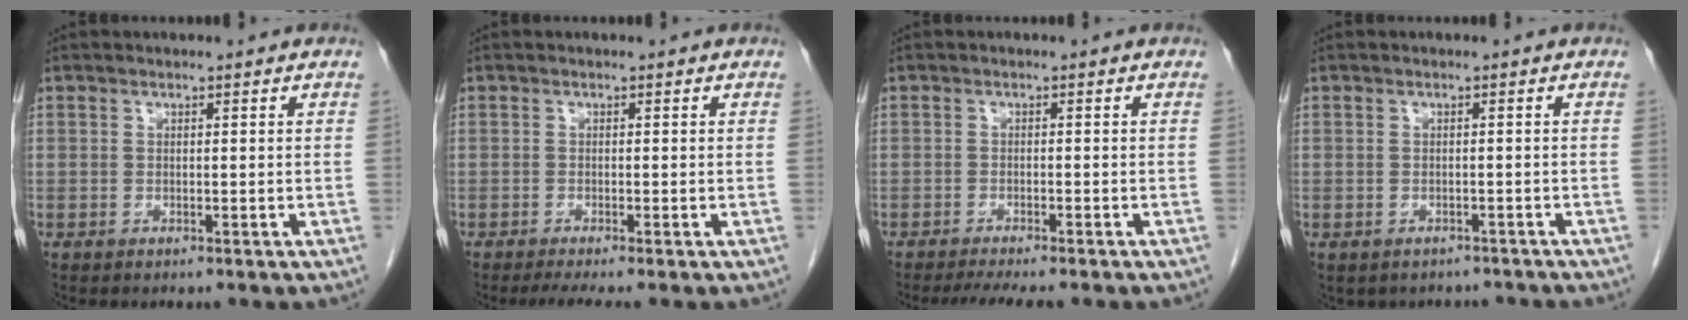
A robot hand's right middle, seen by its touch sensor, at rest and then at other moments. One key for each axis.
{"total": 2.8, "fx": -2.1, "fy": -0.1, "fz": 1.9, "tx": -0.031, "ty": -0.008, "tz": -0.037}
{"total": 5.4, "fx": -4.5, "fy": 0.4, "fz": 2.9, "tx": -0.037, "ty": -0.010, "tz": -0.068}
{"total": 6.0, "fx": -5.0, "fy": 3.2, "fz": 1.0, "tx": -0.006, "ty": 0.011, "tz": -0.055}